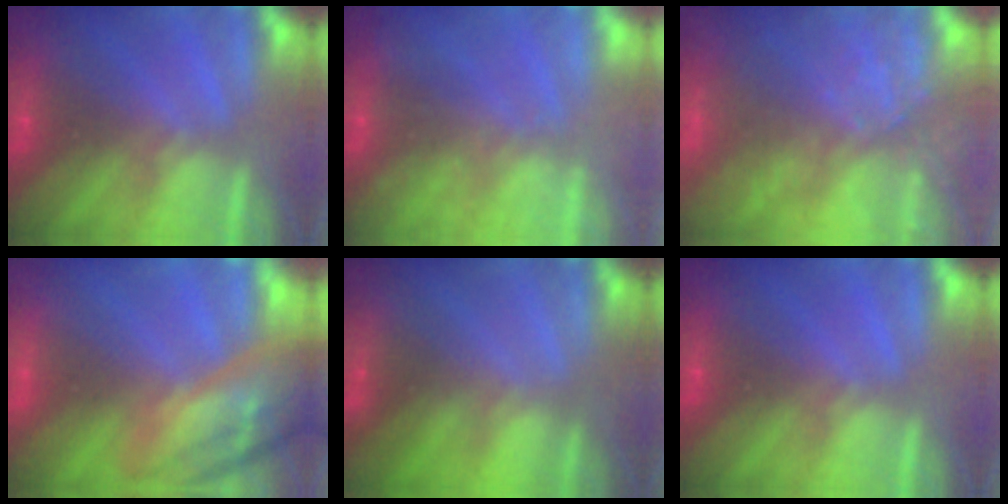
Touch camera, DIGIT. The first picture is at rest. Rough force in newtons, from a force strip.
{"total": 2.4}
{"total": 7.5}
{"total": 7.1}
{"total": 1.9}
{"total": 0.0}